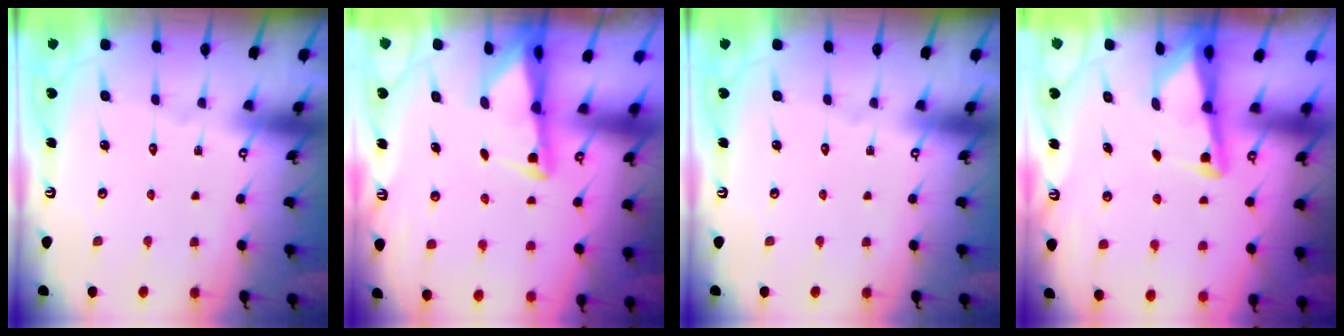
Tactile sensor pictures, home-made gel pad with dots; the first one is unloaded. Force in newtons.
{"total": 2.3, "press": 2.2, "slide": 0.4}
{"total": 0.0}
{"total": 3.1, "press": 3.1, "slide": 0.4}